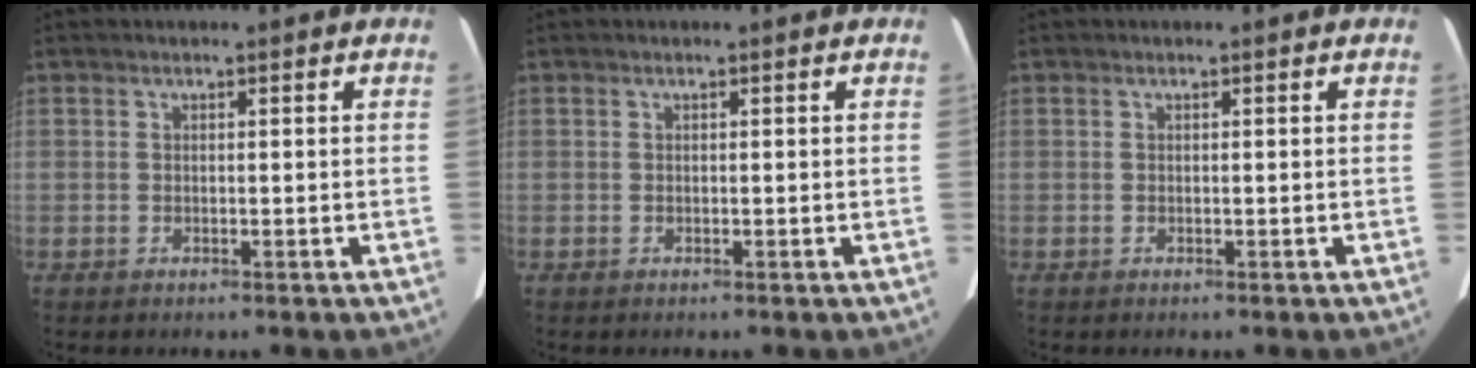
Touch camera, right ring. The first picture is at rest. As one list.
[{"total": 0.0}, {"total": 0.0}]